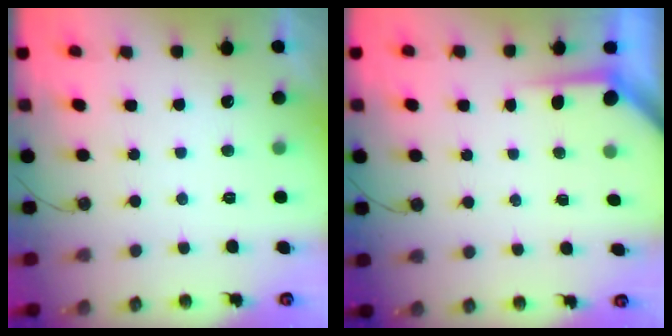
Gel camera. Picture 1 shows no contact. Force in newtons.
{"total": 3.7, "press": 3.7, "slide": 0.4}